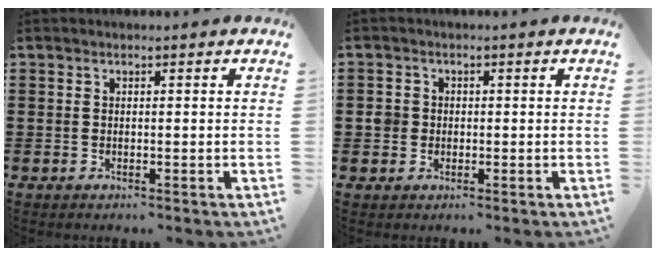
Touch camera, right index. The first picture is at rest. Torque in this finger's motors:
{"motor_torque": [0.26, 0.56, 0.09, 0.02]}